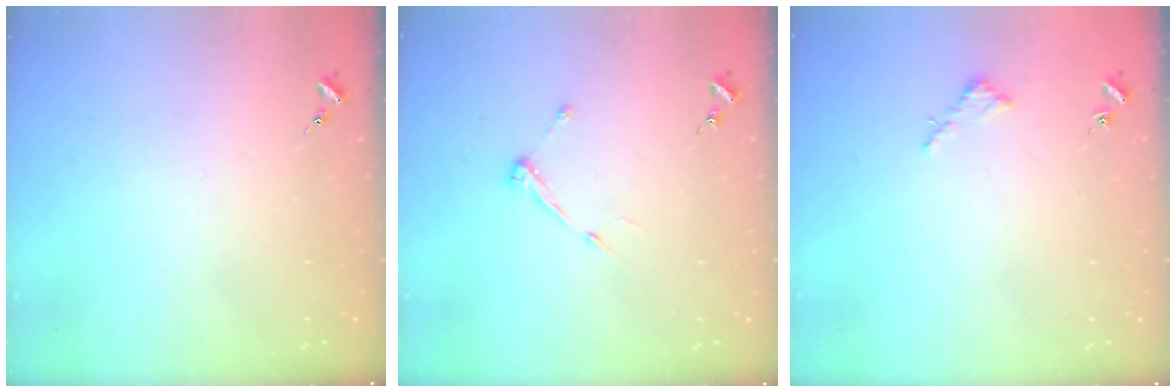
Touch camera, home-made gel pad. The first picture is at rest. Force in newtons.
{"total": 6.2, "press": 6.2, "slide": 0.5}
{"total": 2.6, "press": 2.6, "slide": 0.2}